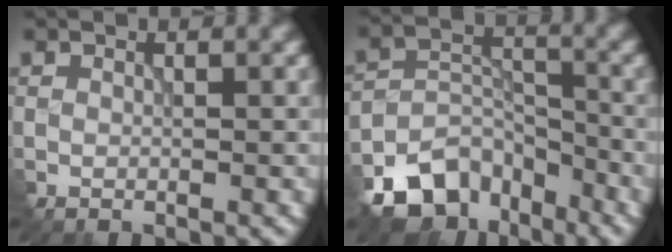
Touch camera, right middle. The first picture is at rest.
{"total": 8.0, "force": [-5.9, 4.5, 3.0], "torque": [-0.043, -0.007, -0.110]}